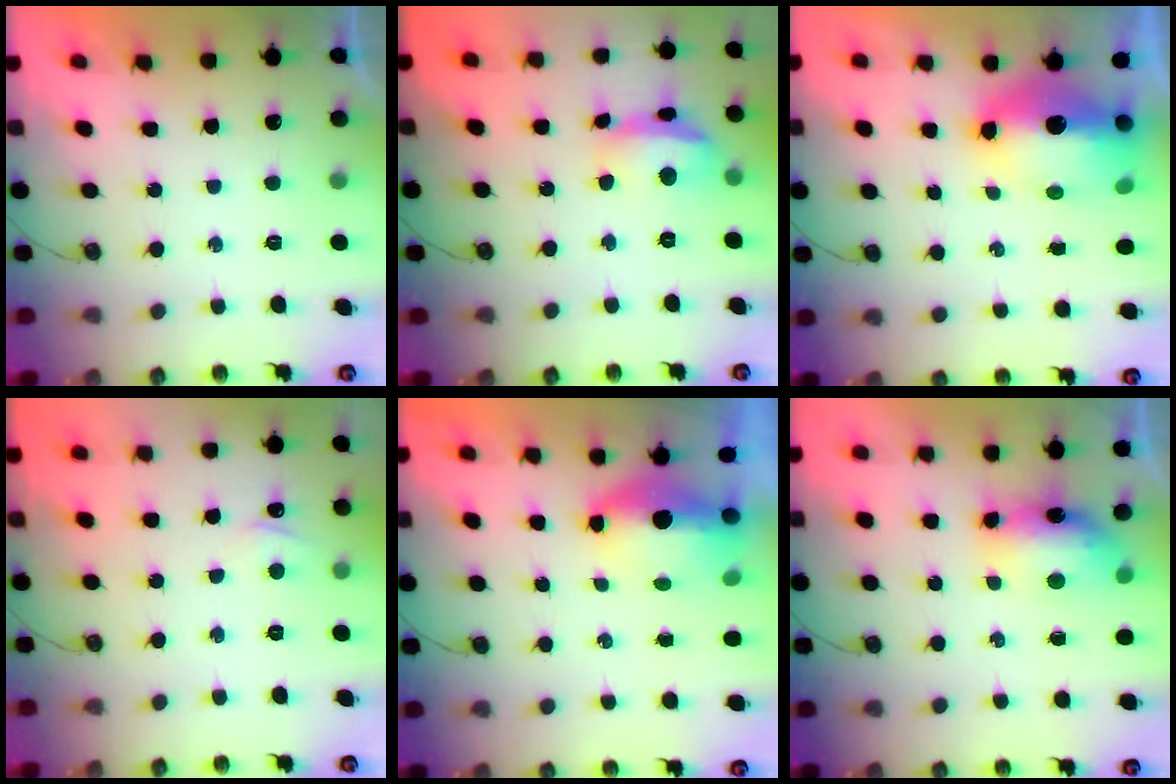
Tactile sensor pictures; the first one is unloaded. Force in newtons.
{"total": 12.4, "press": 12.3, "slide": 1.6}
{"total": 11.0, "press": 10.9, "slide": 1.1}
{"total": 2.4, "press": 2.4, "slide": 0.3}
{"total": 6.4, "press": 6.3, "slide": 1.3}
{"total": 8.1, "press": 8.0, "slide": 1.6}